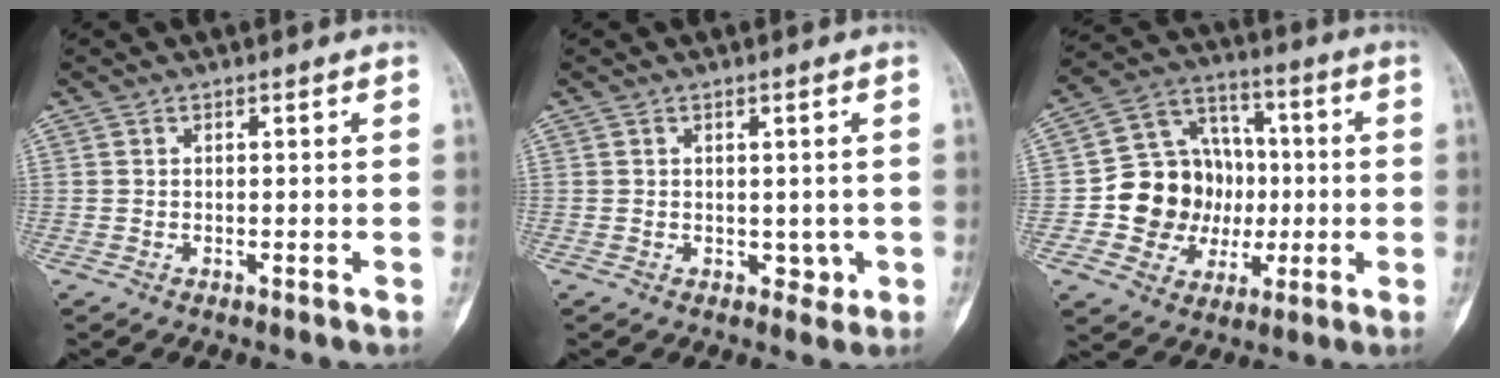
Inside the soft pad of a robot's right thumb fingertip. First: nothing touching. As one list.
[{"total": 1.9, "force": [0.0, 1.7, 1.0], "torque": [0.001, 0.001, 0.003]}, {"total": 15.6, "force": [-1.2, 13.6, 7.7], "torque": [-0.070, 0.036, -0.012]}]